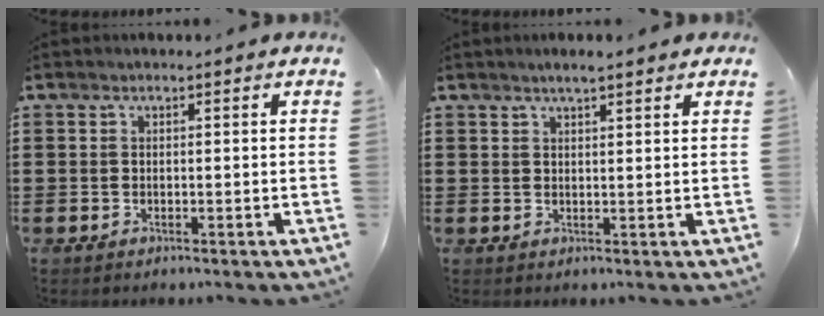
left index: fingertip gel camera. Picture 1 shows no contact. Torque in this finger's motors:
{"motor_torque": [0.50, 0.07, 0.44, 0.06]}